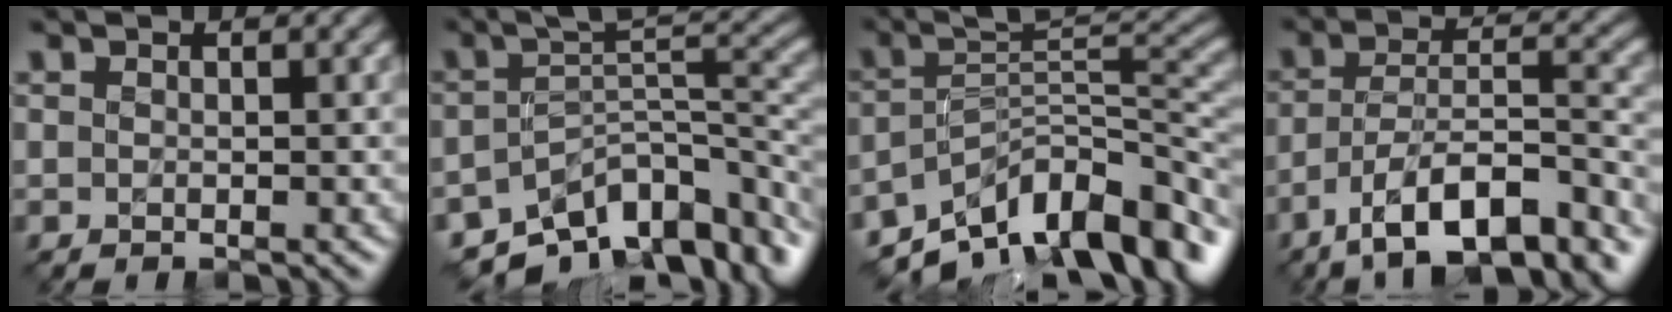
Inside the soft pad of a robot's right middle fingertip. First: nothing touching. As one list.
[{"total": 10.9, "force": [-6.6, 4.7, 7.3], "torque": [-0.108, -0.009, -0.100]}, {"total": 11.3, "force": [-7.8, 3.7, 7.4], "torque": [-0.099, 0.009, -0.143]}, {"total": 12.2, "force": [-8.6, 4.0, 7.7], "torque": [-0.118, 0.013, -0.144]}]